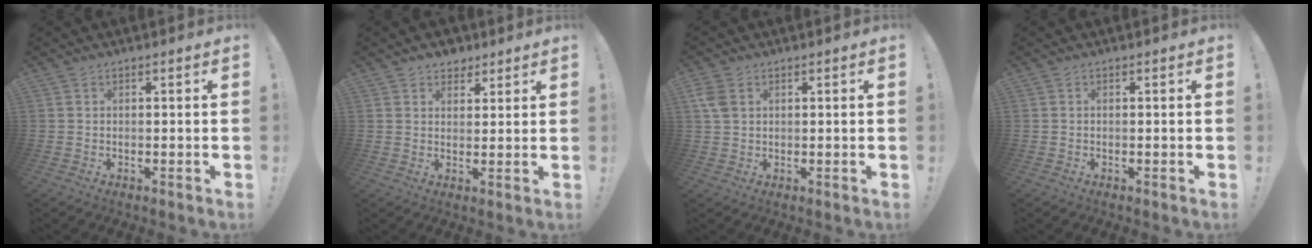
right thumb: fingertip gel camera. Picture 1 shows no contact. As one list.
[{"total": 4.6, "force": [3.3, 3.2, 0.6], "torque": [0.001, -0.019, 0.060]}, {"total": 4.4, "force": [1.7, 3.0, 2.7], "torque": [-0.052, 0.000, 0.033]}, {"total": 0.0}]